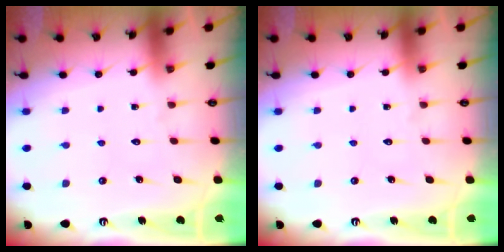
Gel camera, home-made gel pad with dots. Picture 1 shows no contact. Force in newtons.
{"total": 0.0}